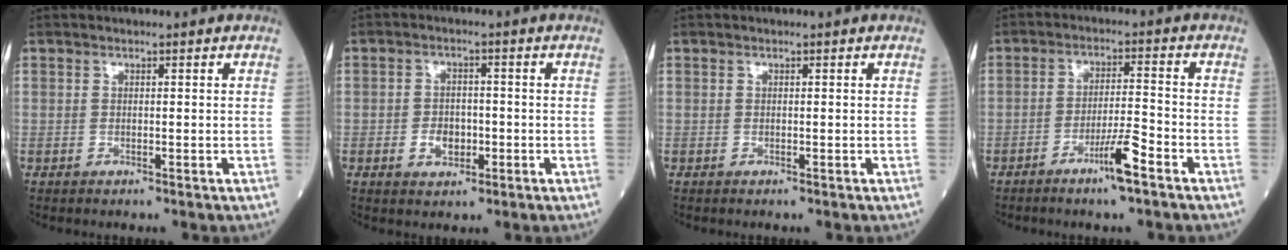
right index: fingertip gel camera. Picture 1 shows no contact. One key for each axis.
{"total": 3.7, "fx": -1.0, "fy": 2.6, "fz": 2.4, "tx": -0.038, "ty": 0.004, "tz": -0.013}
{"total": 0.0}
{"total": 5.8, "fx": -3.5, "fy": -0.1, "fz": 4.6, "tx": -0.081, "ty": -0.005, "tz": -0.065}